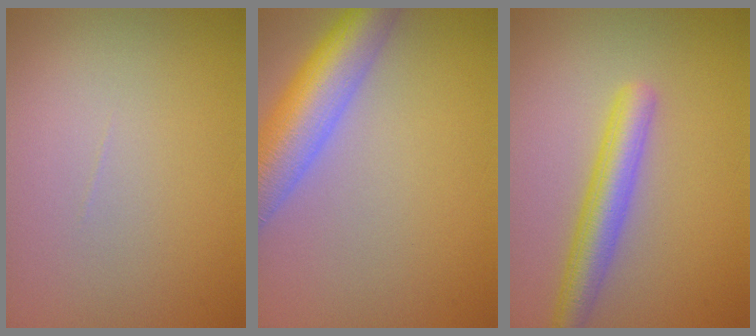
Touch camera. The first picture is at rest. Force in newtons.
{"total": 8.3, "press": 8.3, "slide": 0.4}
{"total": 3.8, "press": 3.8, "slide": 0.1}